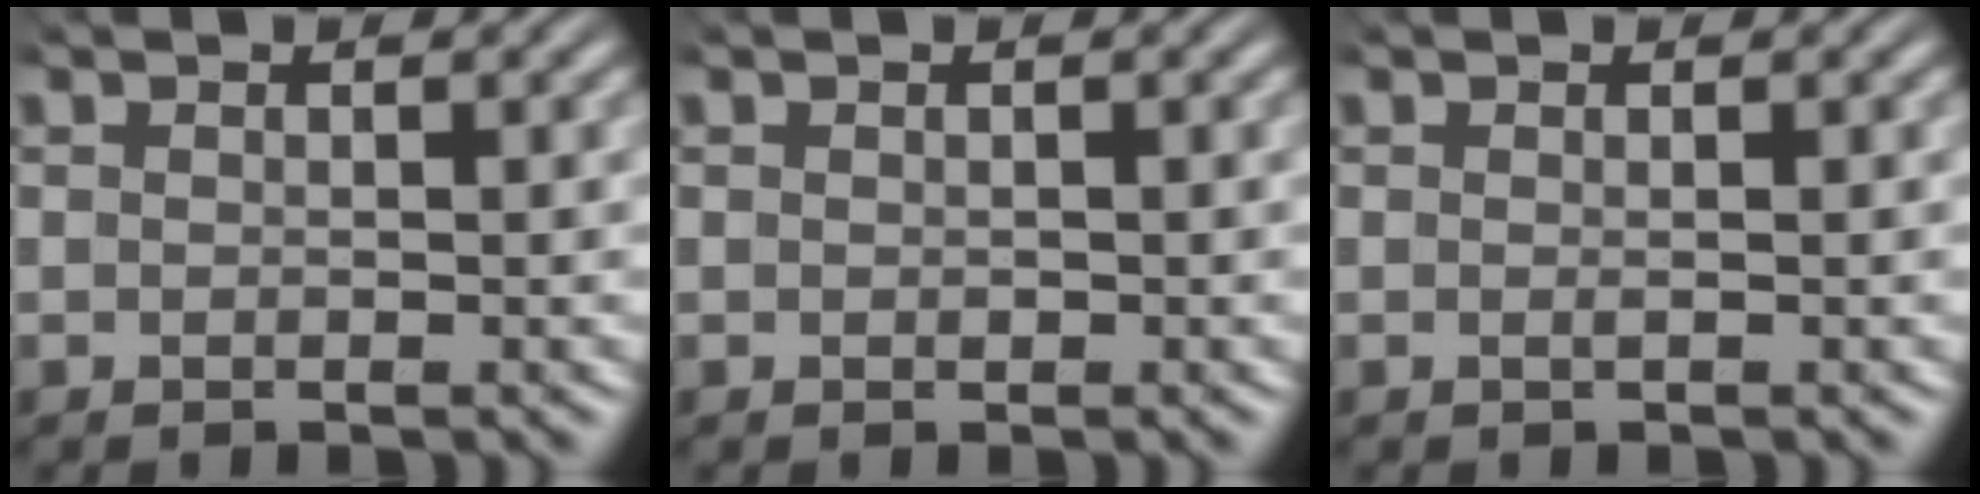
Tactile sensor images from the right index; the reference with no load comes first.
{"total": 0.0}
{"total": 0.0}